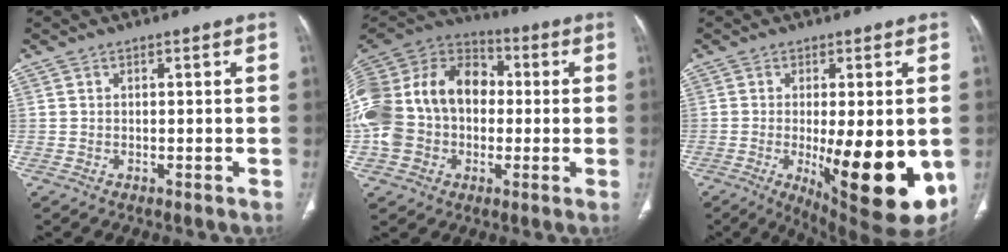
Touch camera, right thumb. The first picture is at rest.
{"total": 24.7, "force": [-0.6, 18.8, 16.1], "torque": [-0.343, 0.049, -0.011]}
{"total": 18.6, "force": [-3.7, 5.7, 17.3], "torque": [-0.205, -0.030, -0.030]}